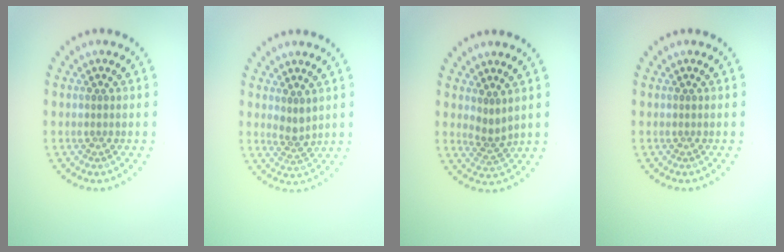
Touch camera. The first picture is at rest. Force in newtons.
{"total": 1.6, "press": 1.3, "slide": 1.0}
{"total": 1.8, "press": 1.2, "slide": 1.3}
{"total": 0.0}